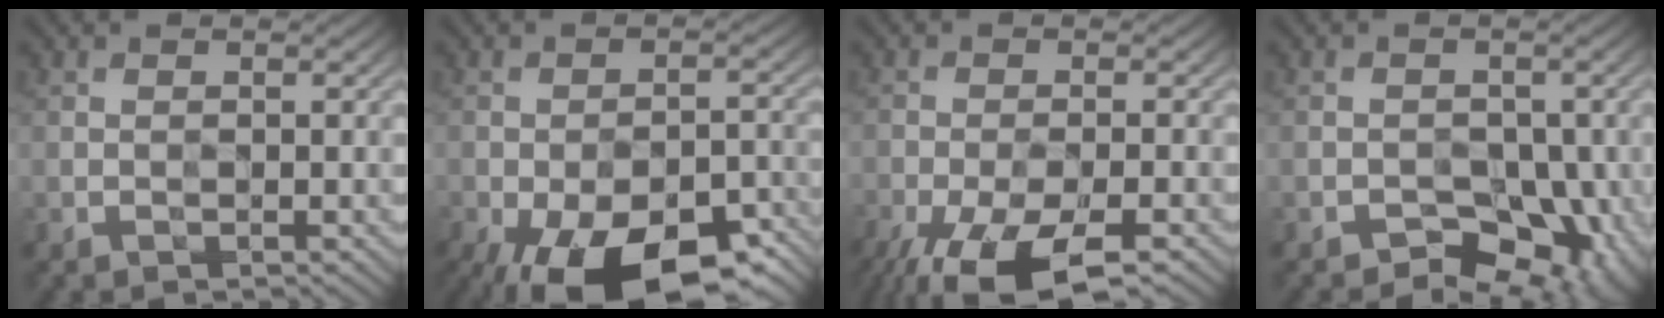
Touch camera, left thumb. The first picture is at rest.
{"total": 18.3, "force": [-12.0, 7.9, 11.4], "torque": [-0.177, -0.039, -0.168]}
{"total": 12.3, "force": [-8.1, 4.3, 8.2], "torque": [-0.157, -0.040, -0.123]}
{"total": 6.8, "force": [-3.8, 4.4, 3.6], "torque": [-0.021, 0.004, -0.050]}